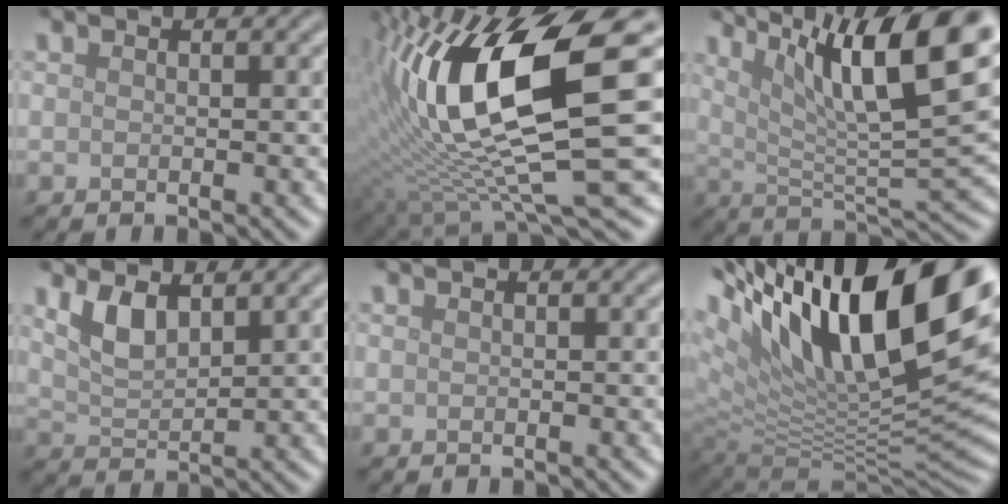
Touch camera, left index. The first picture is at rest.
{"total": 15.5, "force": [2.4, 4.4, 14.7], "torque": [-0.280, -0.008, 0.050]}
{"total": 13.5, "force": [6.3, 3.6, 11.4], "torque": [-0.173, 0.006, 0.107]}
{"total": 3.2, "force": [1.9, 1.3, 2.2], "torque": [-0.050, -0.006, 0.041]}
{"total": 0.0}
{"total": 18.8, "force": [8.1, 8.0, 15.0], "torque": [-0.247, 0.020, 0.154]}